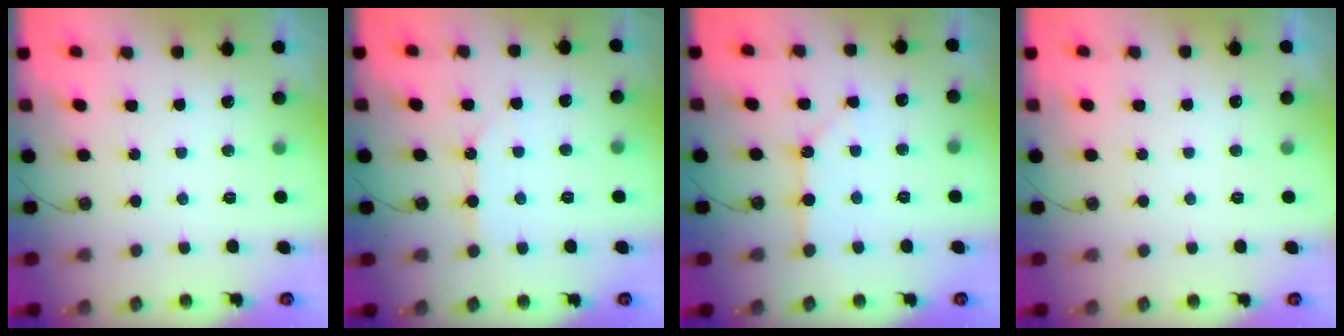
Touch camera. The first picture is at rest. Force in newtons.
{"total": 6.3, "press": 6.2, "slide": 0.6}
{"total": 2.5, "press": 2.5, "slide": 0.2}
{"total": 0.0}